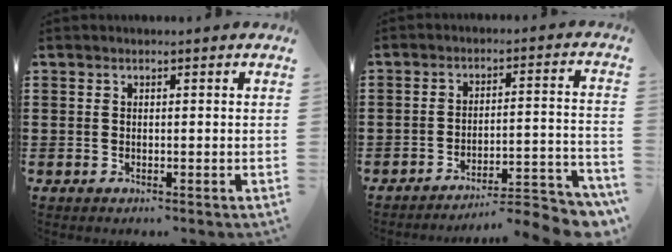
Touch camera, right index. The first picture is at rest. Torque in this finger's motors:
{"motor_torque": [2.06, 0.08, 0.31, 0.04]}